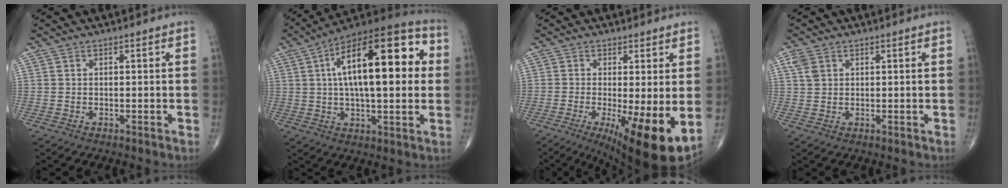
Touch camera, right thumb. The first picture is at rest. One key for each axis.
{"total": 24.1, "fx": 4.5, "fy": 9.5, "fz": 21.6, "tx": -0.329, "ty": 0.021, "tz": 0.059}
{"total": 12.8, "fx": -2.9, "fy": 2.9, "fz": 12.1, "tx": -0.180, "ty": -0.026, "tz": -0.036}
{"total": 2.8, "fx": 1.3, "fy": 2.0, "fz": 1.5, "tx": -0.030, "ty": 0.004, "tz": 0.030}